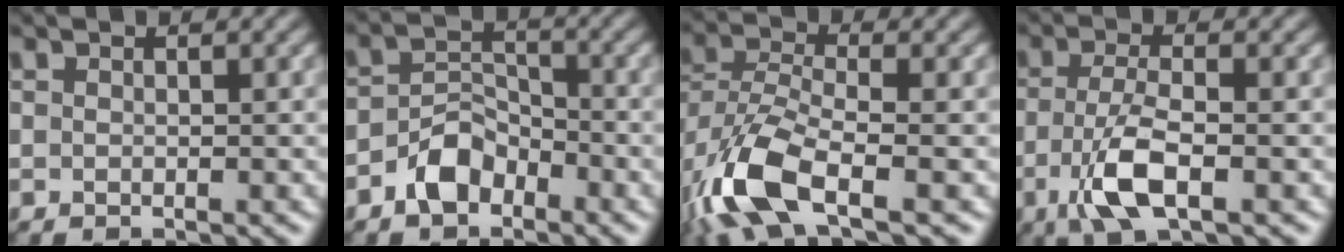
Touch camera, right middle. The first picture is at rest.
{"total": 3.8, "force": [-2.4, 2.3, 1.9], "torque": [-0.031, 0.009, -0.050]}
{"total": 9.2, "force": [-4.6, 3.8, 6.9], "torque": [-0.164, -0.012, -0.099]}
{"total": 5.1, "force": [-1.7, 1.7, 4.5], "torque": [-0.100, -0.003, -0.035]}